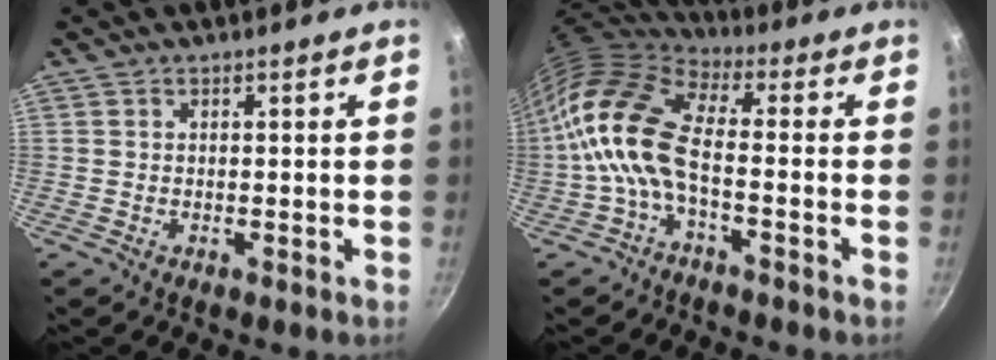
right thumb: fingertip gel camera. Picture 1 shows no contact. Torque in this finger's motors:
{"motor_torque": [1.20, 0.92, 2.20, -0.57, 0.24]}